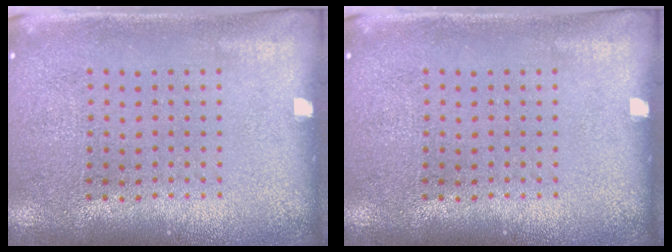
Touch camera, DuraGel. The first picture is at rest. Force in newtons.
{"total": 0.0}